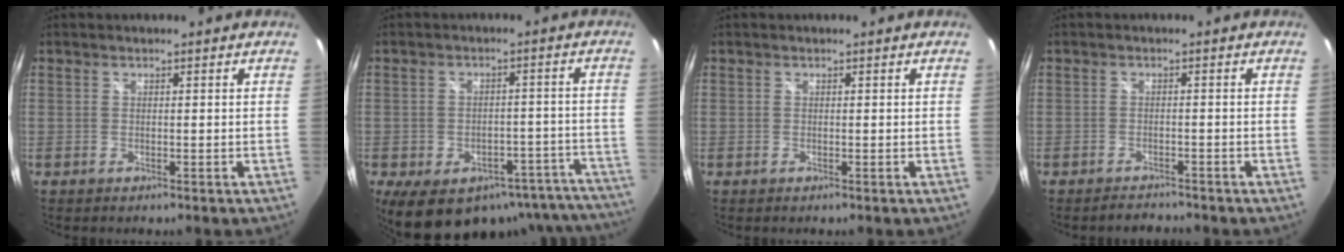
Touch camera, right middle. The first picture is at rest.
{"total": 22.8, "force": [-16.9, 11.0, 10.7], "torque": [-0.166, 0.007, -0.185]}
{"total": 0.0}
{"total": 2.6, "force": [-2.5, 0.6, 0.3], "torque": [-0.011, -0.004, -0.038]}